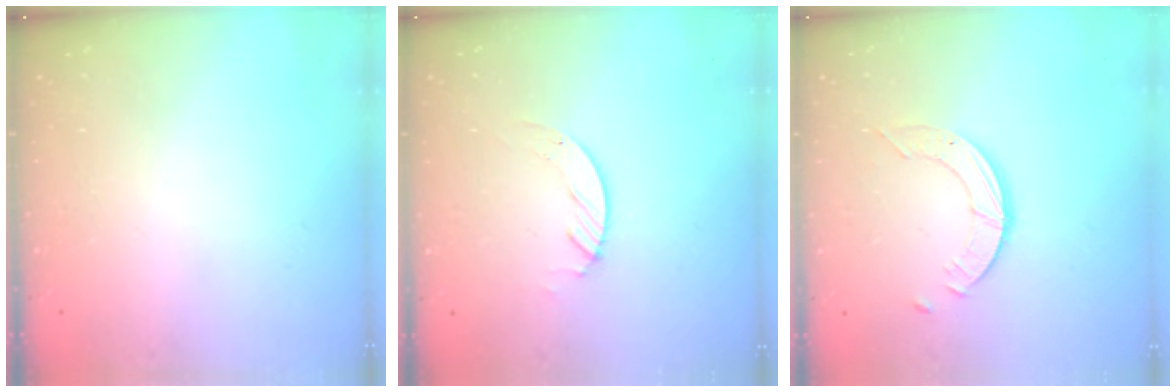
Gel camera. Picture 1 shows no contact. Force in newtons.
{"total": 2.4, "press": 2.4, "slide": 0.2}
{"total": 3.6, "press": 3.6, "slide": 0.4}